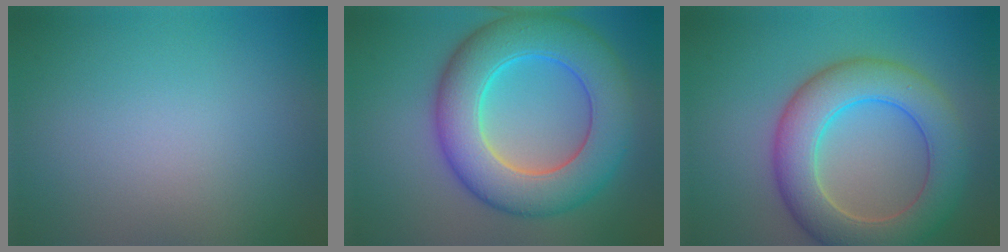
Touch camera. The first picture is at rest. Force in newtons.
{"total": 9.6, "press": 9.6, "slide": 0.3}
{"total": 7.8, "press": 7.7, "slide": 0.4}